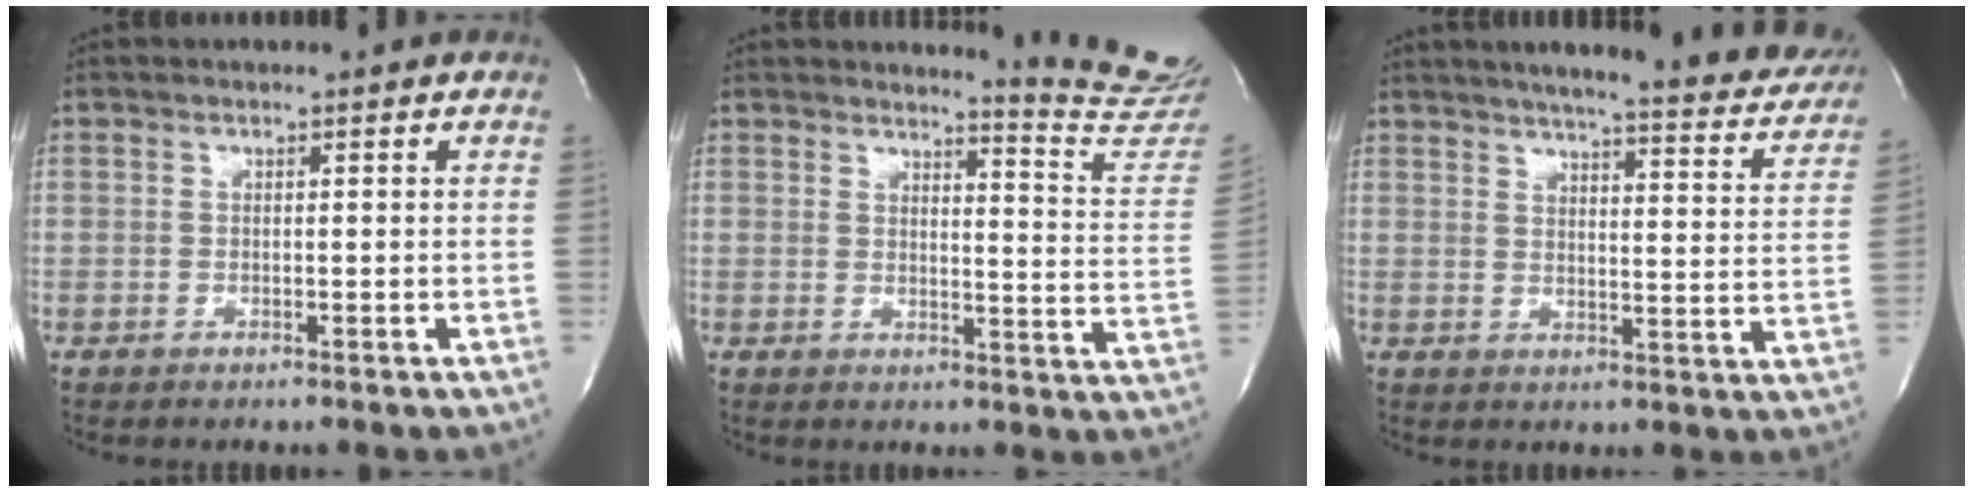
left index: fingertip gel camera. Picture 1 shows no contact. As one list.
[{"total": 10.5, "force": [10.4, -1.6, -0.1], "torque": [-0.003, -0.124, 0.098]}, {"total": 22.9, "force": [19.8, 3.3, 11.0], "torque": [-0.147, -0.043, 0.225]}]